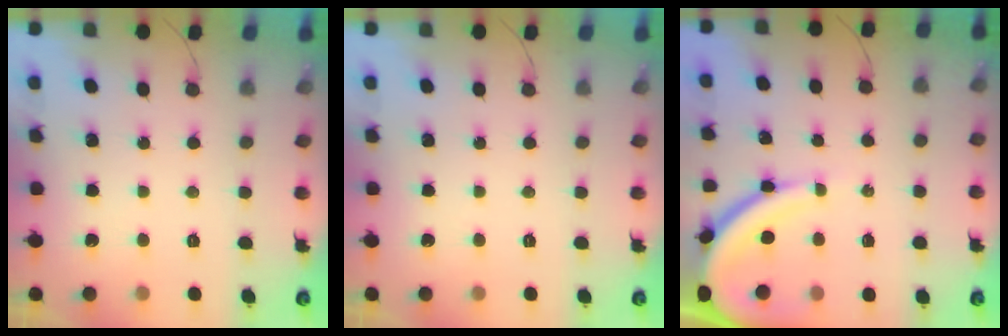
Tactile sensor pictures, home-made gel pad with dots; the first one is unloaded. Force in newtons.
{"total": 0.0}
{"total": 11.1, "press": 11.1, "slide": 1.0}